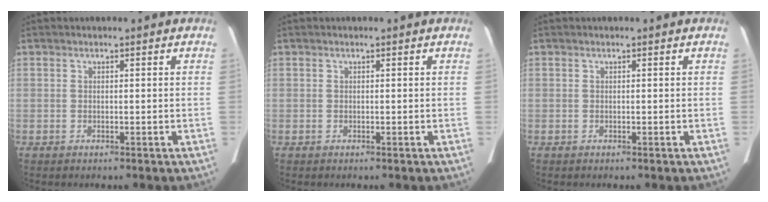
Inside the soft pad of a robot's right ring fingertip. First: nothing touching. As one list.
[{"total": 0.0}, {"total": 0.0}]